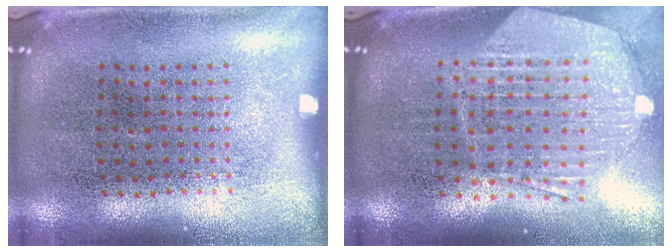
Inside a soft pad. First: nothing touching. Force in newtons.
{"total": 1.8, "press": 1.7, "slide": 0.7}